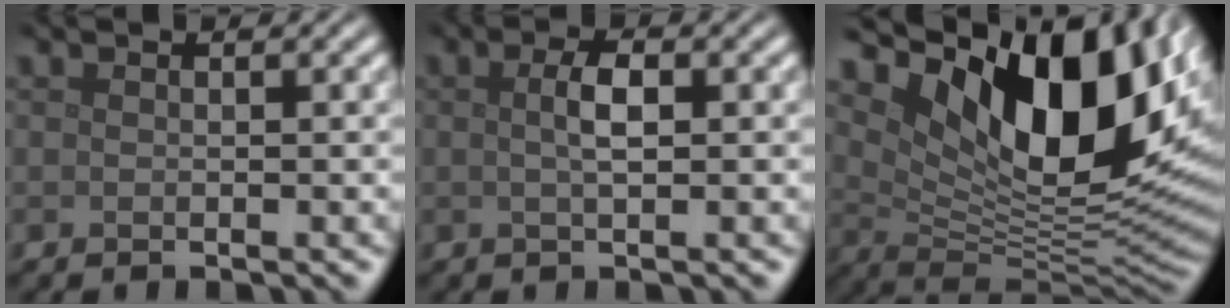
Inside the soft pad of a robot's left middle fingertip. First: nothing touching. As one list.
[{"total": 2.0, "force": [0.3, 0.6, 1.9], "torque": [-0.035, 0.005, 0.002]}, {"total": 14.6, "force": [6.1, 6.8, 11.4], "torque": [-0.184, -0.003, 0.112]}]